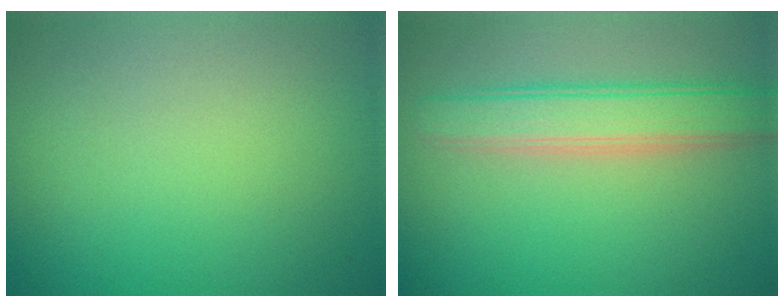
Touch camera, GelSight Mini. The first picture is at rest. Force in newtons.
{"total": 4.2, "press": 4.2, "slide": 0.3}